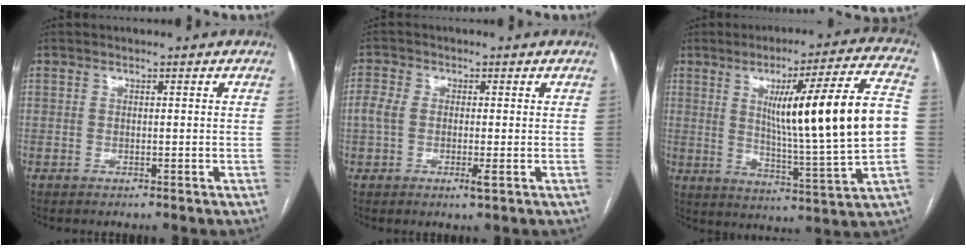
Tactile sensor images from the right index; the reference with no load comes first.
{"total": 4.2, "force": [-0.7, 1.8, 3.8], "torque": [-0.085, 0.002, -0.013]}
{"total": 20.4, "force": [2.3, -0.4, 20.3], "torque": [-0.303, 0.001, 0.028]}